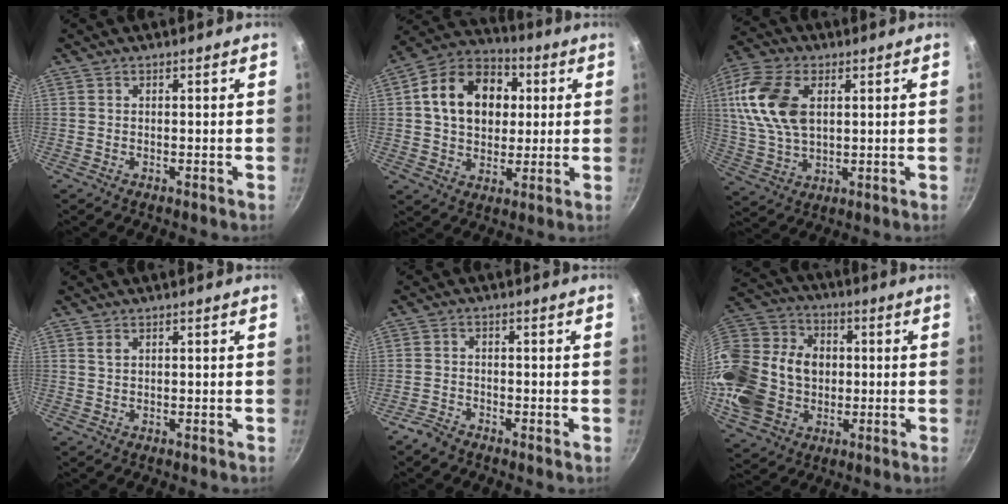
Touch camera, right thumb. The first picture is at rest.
{"total": 17.0, "force": [3.3, 12.7, 10.8], "torque": [-0.148, 0.022, 0.043]}
{"total": 14.6, "force": [3.5, 8.9, 11.1], "torque": [-0.209, -0.003, 0.065]}
{"total": 1.7, "force": [0.7, 0.8, 1.3], "torque": [-0.026, -0.003, 0.015]}
{"total": 2.6, "force": [-2.3, 1.0, 0.8], "torque": [-0.024, 0.017, -0.045]}
{"total": 24.8, "force": [-0.9, 19.8, 14.9], "torque": [-0.297, 0.042, -0.002]}